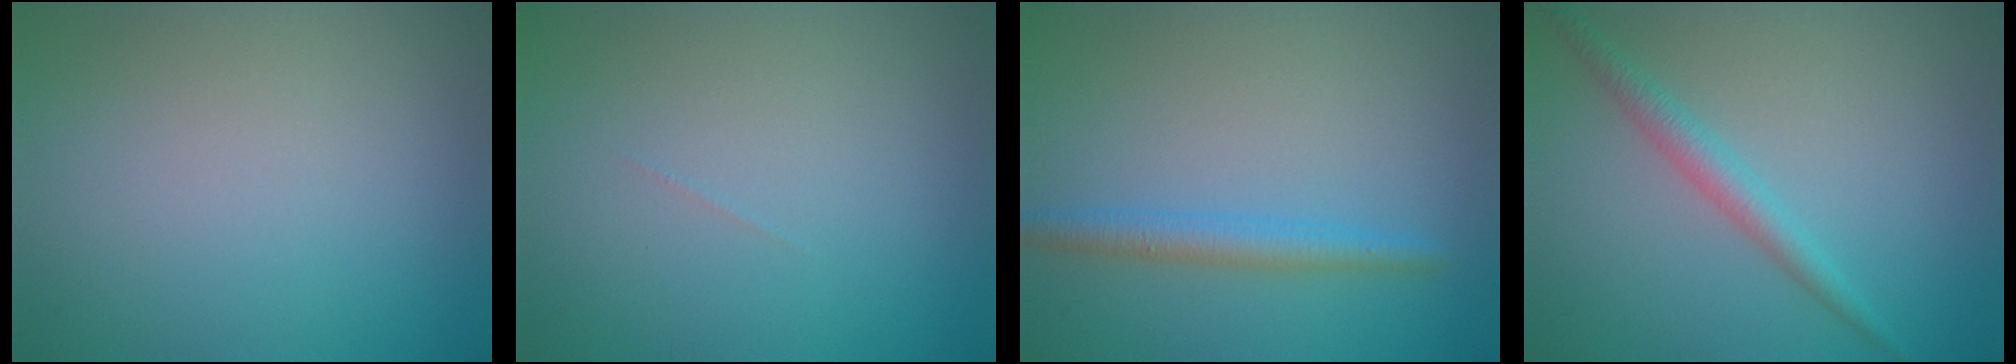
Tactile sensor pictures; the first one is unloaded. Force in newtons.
{"total": 0.0}
{"total": 2.4, "press": 2.4, "slide": 0.2}
{"total": 2.2, "press": 2.2, "slide": 0.1}